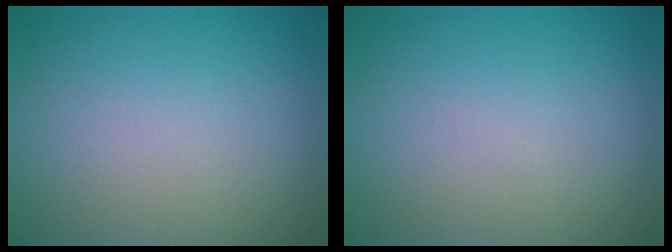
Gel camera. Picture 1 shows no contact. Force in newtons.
{"total": 0.0}